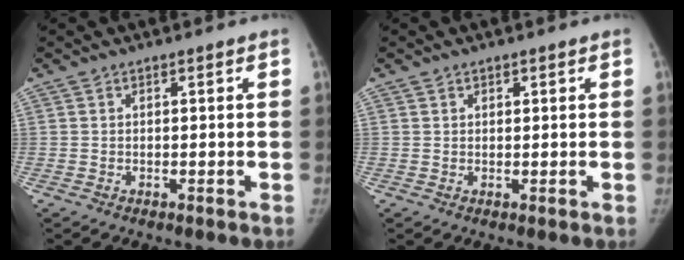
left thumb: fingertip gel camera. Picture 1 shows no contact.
{"total": 0.8, "force": [0.5, 0.6, 0.2], "torque": [0.008, -0.002, 0.006]}